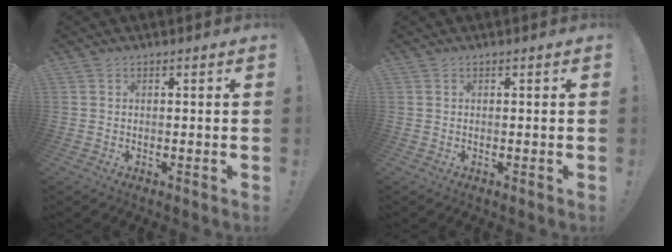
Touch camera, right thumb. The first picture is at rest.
{"total": 0.0}